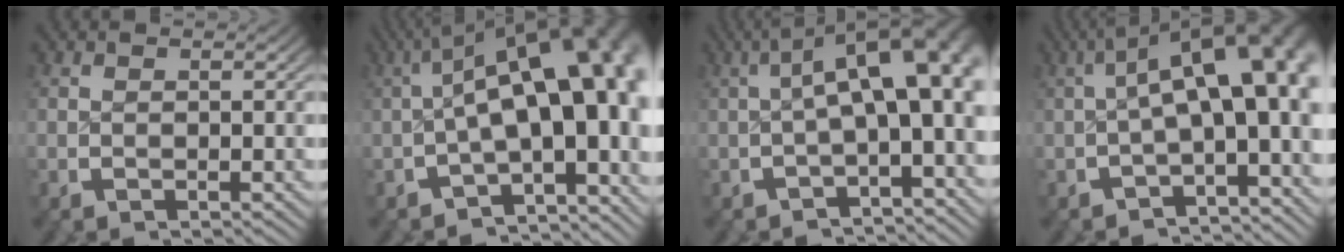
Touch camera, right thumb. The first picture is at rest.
{"total": 16.0, "force": [-0.4, 8.6, 13.4], "torque": [-0.171, -0.015, -0.002]}
{"total": 9.5, "force": [0.8, 4.4, 8.4], "torque": [-0.106, 0.011, 0.010]}
{"total": 10.7, "force": [0.1, 5.3, 9.3], "torque": [-0.117, 0.000, 0.001]}